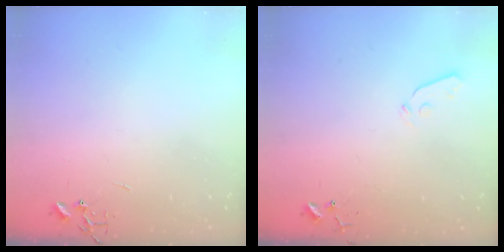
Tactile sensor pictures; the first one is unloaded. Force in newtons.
{"total": 3.6, "press": 3.5, "slide": 0.7}